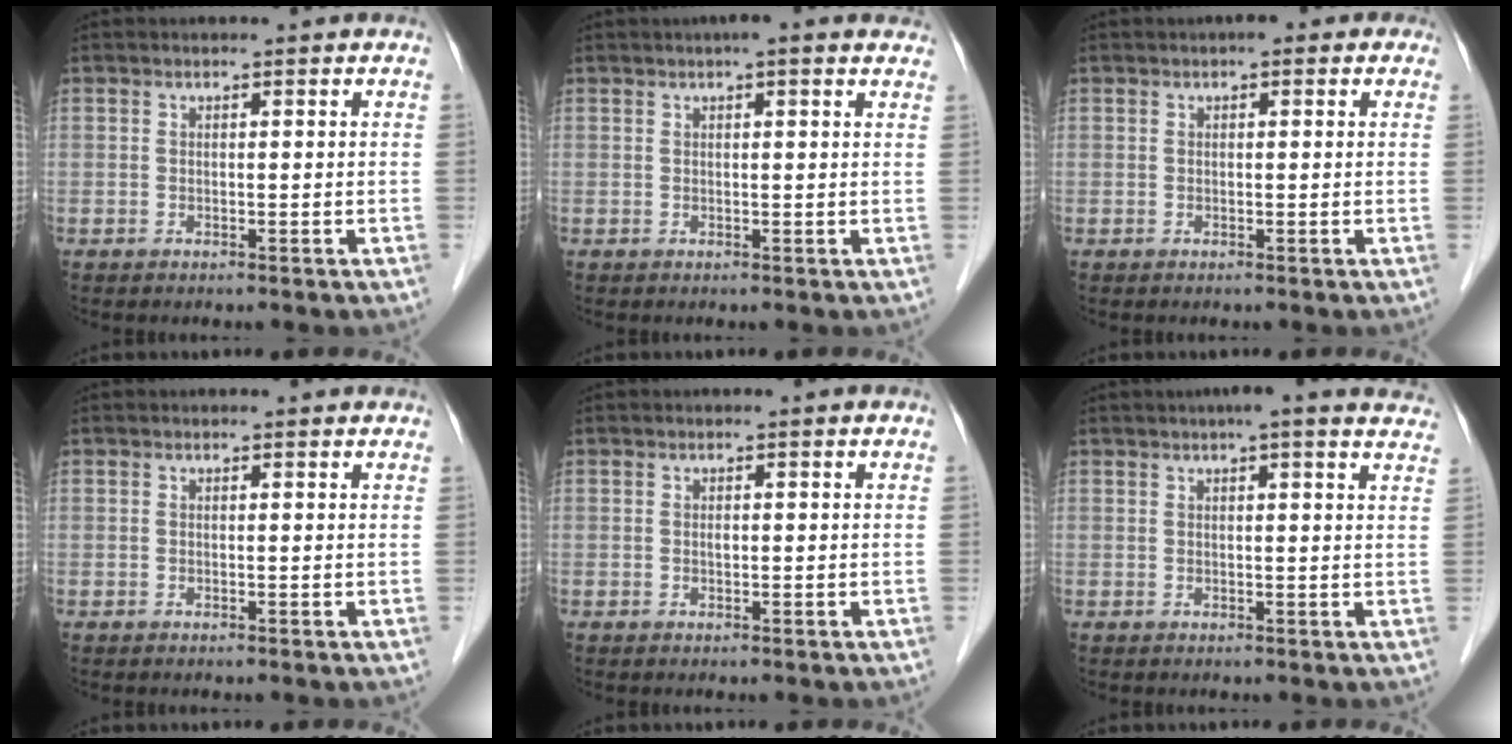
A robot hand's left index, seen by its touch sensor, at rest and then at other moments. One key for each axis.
{"total": 4.6, "fx": 3.3, "fy": 0.9, "fz": 3.0, "tx": -0.035, "ty": 0.025, "tz": 0.035}
{"total": 1.9, "fx": 0.9, "fy": 1.0, "fz": 1.3, "tx": -0.015, "ty": 0.015, "tz": 0.006}
{"total": 0.6, "fx": 0.5, "fy": 0.2, "fz": 0.1, "tx": -0.008, "ty": -0.002, "tz": 0.000}
{"total": 0.5, "fx": 0.0, "fy": 0.3, "fz": 0.5, "tx": -0.008, "ty": 0.001, "tz": 0.001}
{"total": 10.5, "fx": 8.8, "fy": 1.5, "fz": 5.5, "tx": -0.062, "ty": 0.015, "tz": 0.085}